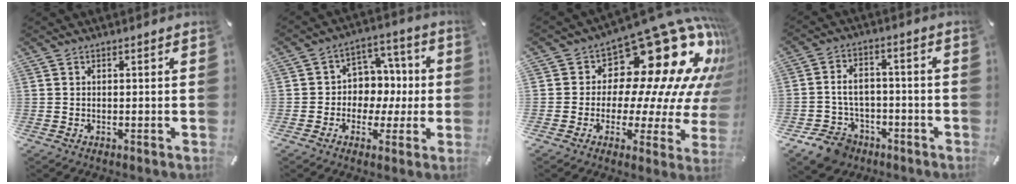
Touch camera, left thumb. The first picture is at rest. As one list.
[{"total": 8.9, "force": [-1.2, 8.6, 2.1], "torque": [-0.022, 0.012, -0.019]}, {"total": 20.5, "force": [11.9, 10.5, 13.0], "torque": [-0.153, -0.128, 0.206]}, {"total": 9.8, "force": [-3.7, 7.9, 4.3], "torque": [-0.090, 0.032, -0.064]}]